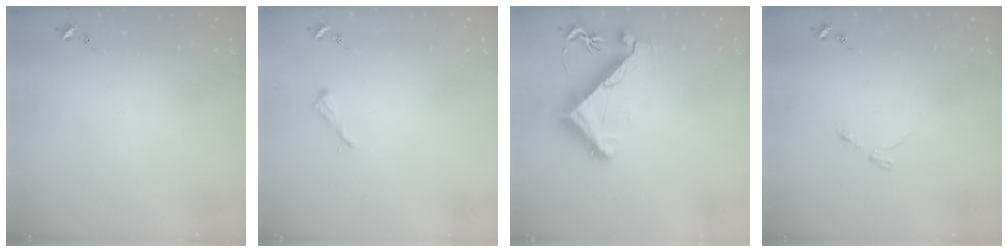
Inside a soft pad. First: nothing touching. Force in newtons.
{"total": 2.6, "press": 2.6, "slide": 0.3}
{"total": 8.5, "press": 8.4, "slide": 1.4}
{"total": 3.0, "press": 2.9, "slide": 0.5}